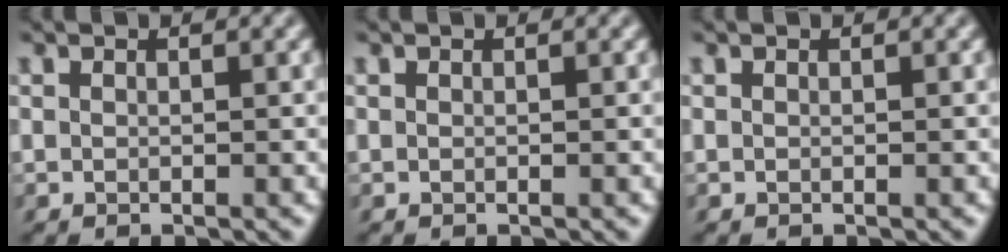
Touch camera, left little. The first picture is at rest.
{"total": 0.0}
{"total": 0.0}